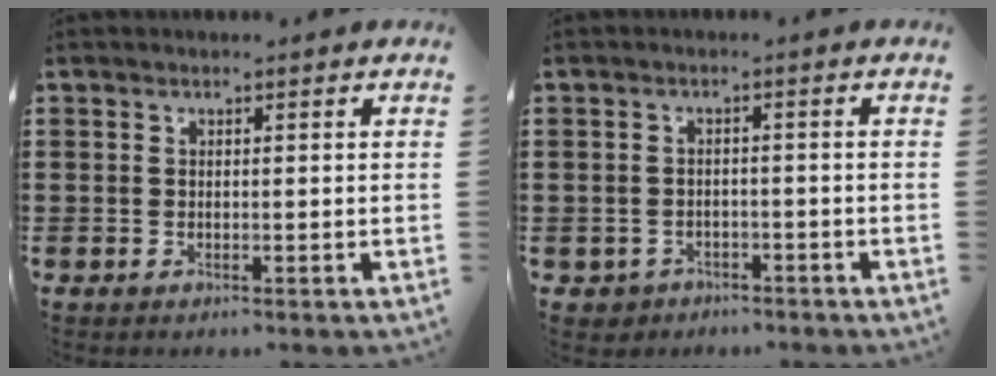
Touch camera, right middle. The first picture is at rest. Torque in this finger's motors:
{"motor_torque": [-0.03, -0.05, 0.04, -0.01]}